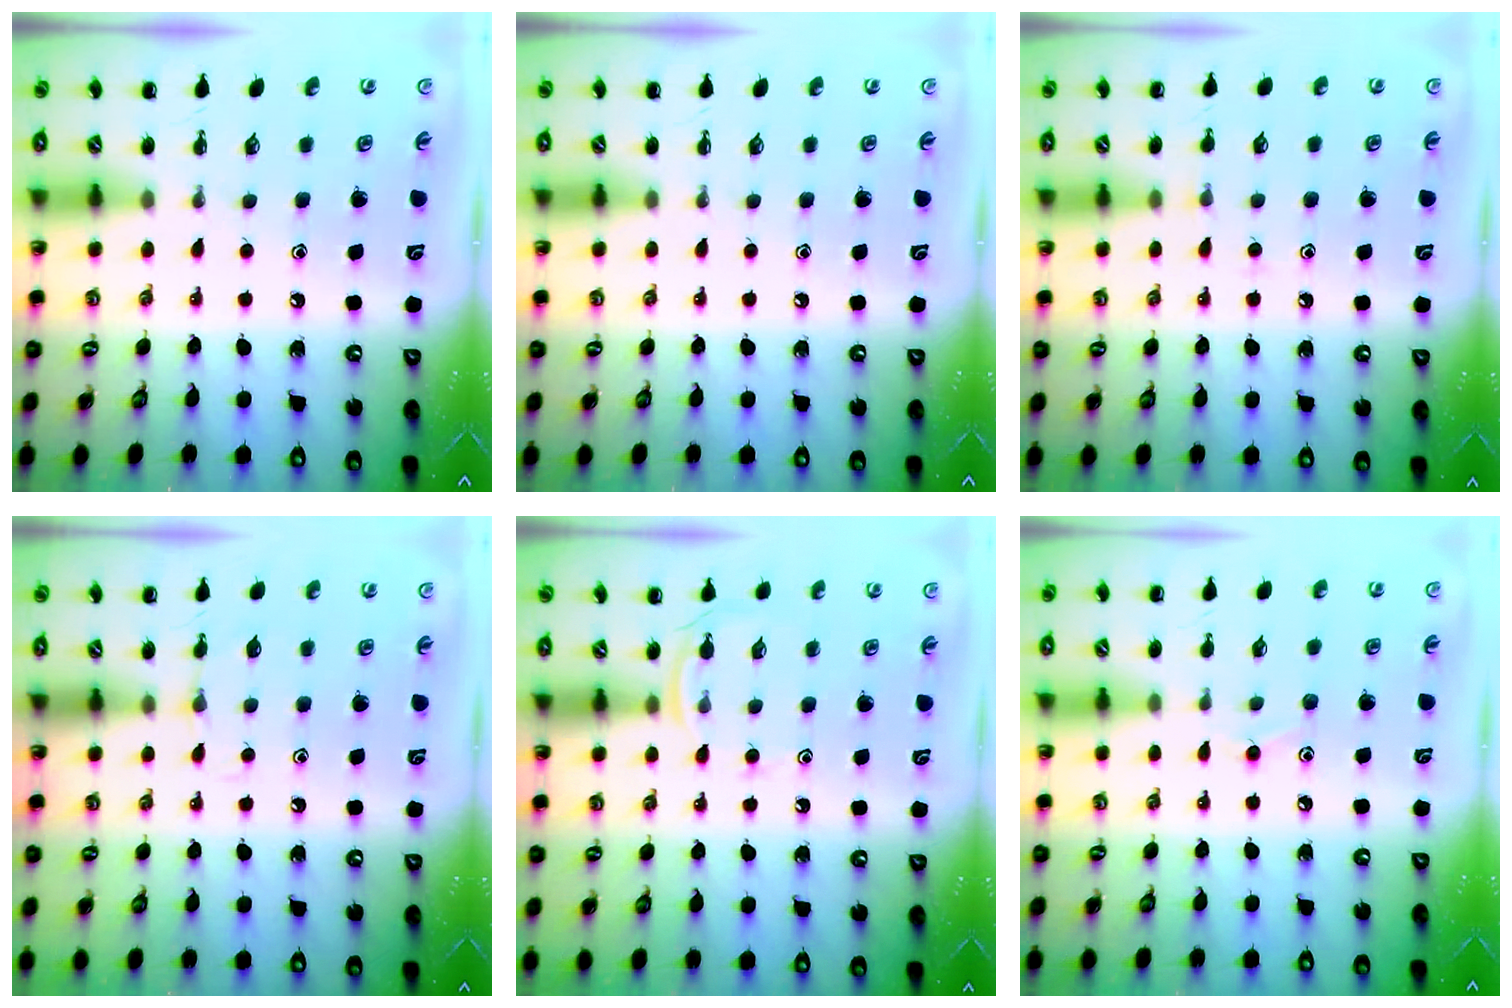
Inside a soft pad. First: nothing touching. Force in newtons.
{"total": 0.0}
{"total": 6.9, "press": 6.6, "slide": 2.0}
{"total": 3.8, "press": 3.6, "slide": 1.2}
{"total": 4.5, "press": 4.3, "slide": 1.3}
{"total": 6.8, "press": 6.4, "slide": 2.3}